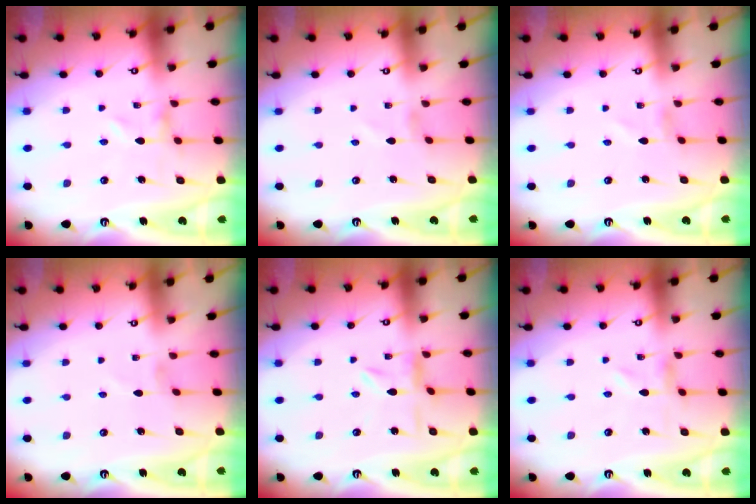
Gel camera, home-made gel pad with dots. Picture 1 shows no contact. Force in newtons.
{"total": 1.0, "press": 1.0, "slide": 0.1}
{"total": 1.3, "press": 1.3, "slide": 0.1}
{"total": 0.8, "press": 0.8, "slide": 0.1}
{"total": 0.6, "press": 0.6, "slide": 0.2}
{"total": 0.0}